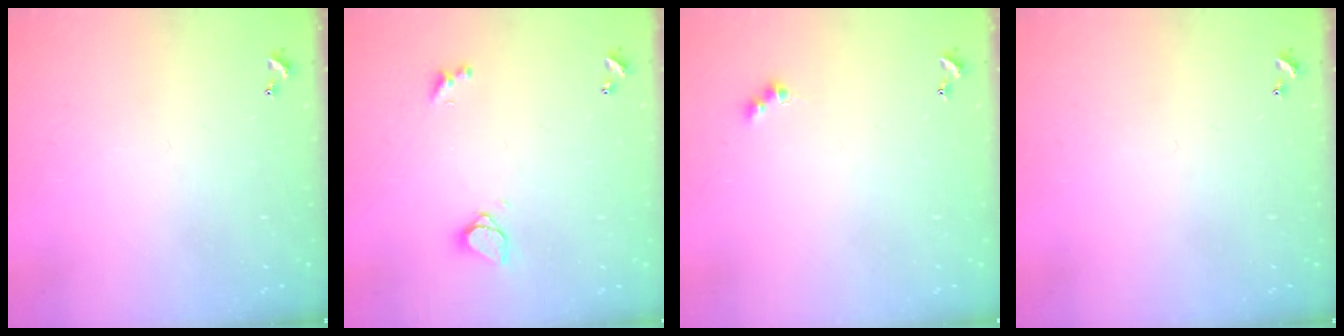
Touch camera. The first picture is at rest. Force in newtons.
{"total": 1.6, "press": 1.5, "slide": 0.5}
{"total": 3.0, "press": 2.9, "slide": 0.5}
{"total": 0.0}